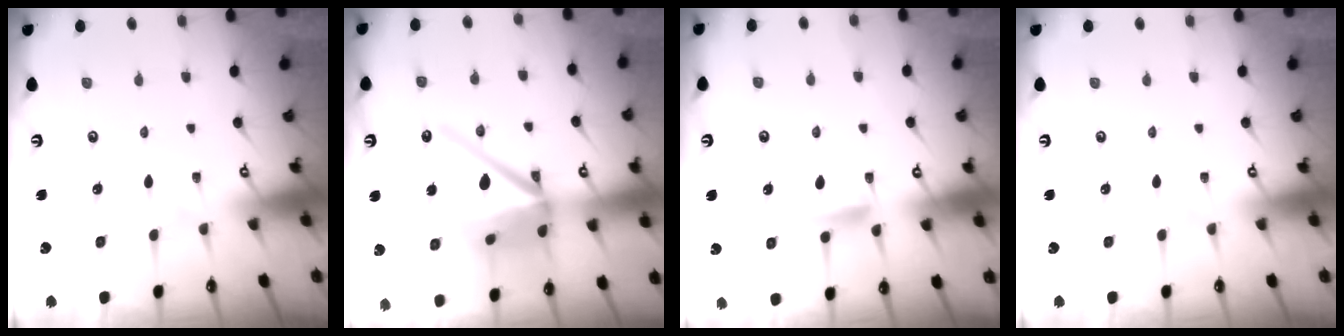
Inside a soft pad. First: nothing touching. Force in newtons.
{"total": 17.7, "press": 17.6, "slide": 2.1}
{"total": 7.1, "press": 7.1, "slide": 0.7}
{"total": 0.0}